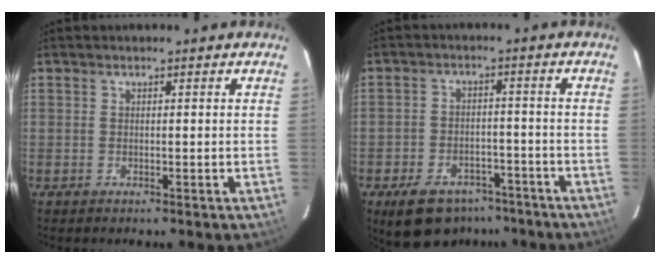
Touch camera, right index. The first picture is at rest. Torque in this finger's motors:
{"motor_torque": [1.08, -1.06, 0.17, 0.03]}